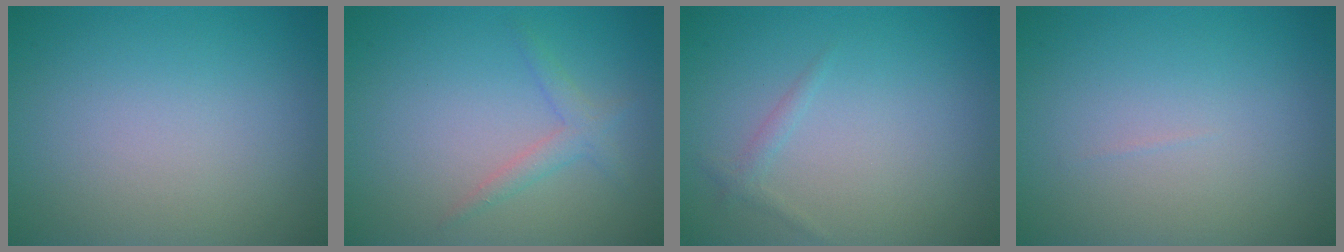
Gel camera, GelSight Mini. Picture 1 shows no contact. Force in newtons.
{"total": 1.7, "press": 1.7, "slide": 0.1}
{"total": 0.9, "press": 0.9, "slide": 0.0}
{"total": 0.0}